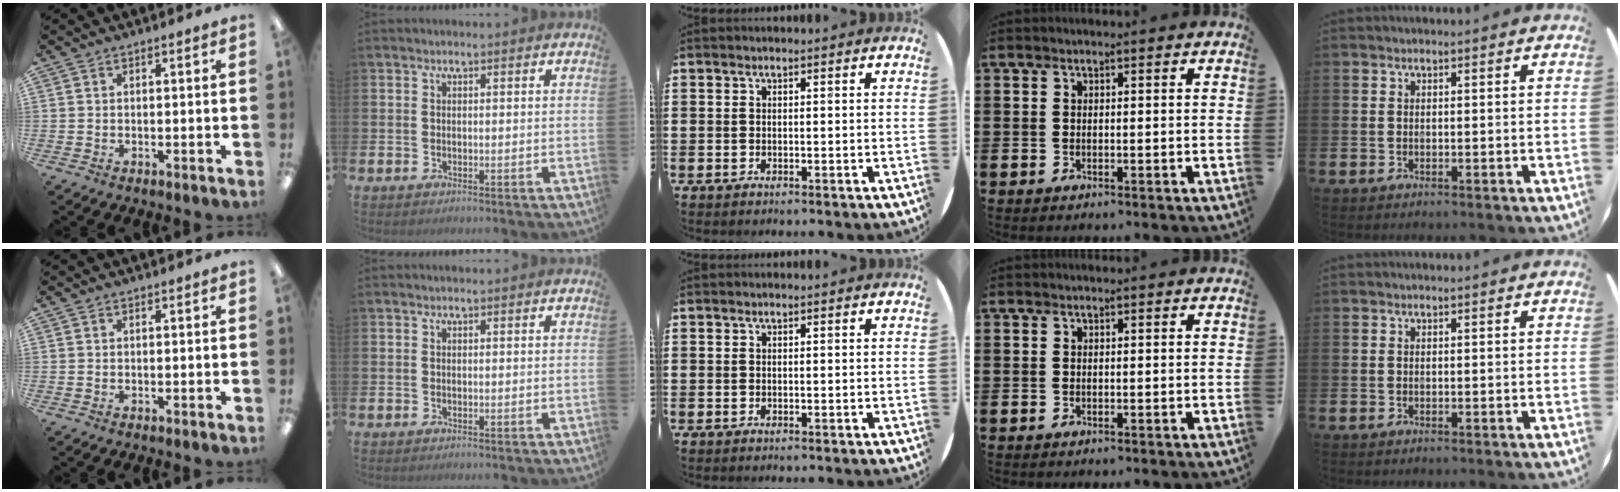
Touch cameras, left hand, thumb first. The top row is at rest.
{}